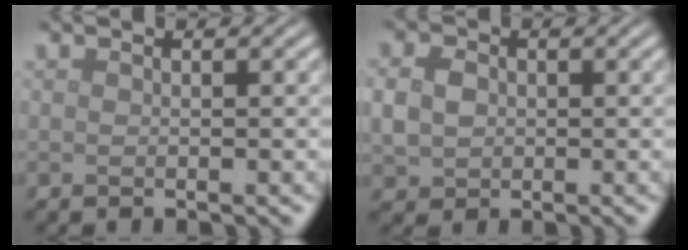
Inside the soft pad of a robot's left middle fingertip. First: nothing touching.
{"total": 3.1, "force": [0.2, 2.6, 1.6], "torque": [-0.044, 0.002, 0.002]}